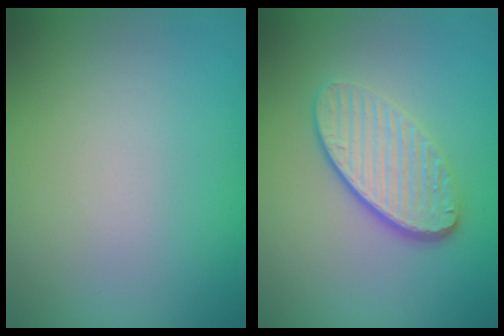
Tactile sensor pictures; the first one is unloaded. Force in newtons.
{"total": 4.1, "press": 3.1, "slide": 2.7}